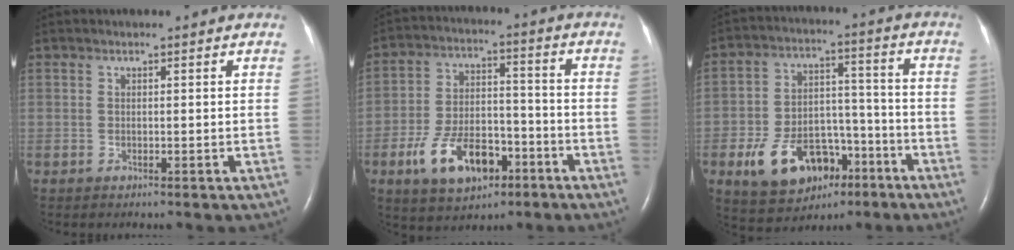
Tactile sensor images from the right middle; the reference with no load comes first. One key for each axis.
{"total": 11.9, "fx": -5.9, "fy": 6.3, "fz": 8.3, "tx": -0.164, "ty": 0.011, "tz": -0.095}
{"total": 14.2, "fx": -7.1, "fy": 8.3, "fz": 9.1, "tx": -0.161, "ty": 0.015, "tz": -0.106}